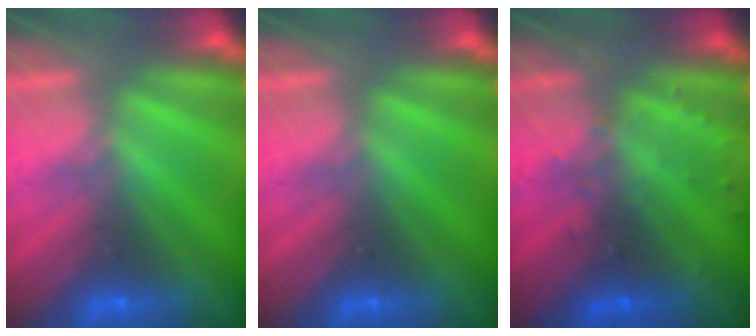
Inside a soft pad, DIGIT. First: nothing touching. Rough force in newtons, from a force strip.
{"total": 0.0}
{"total": 3.3}